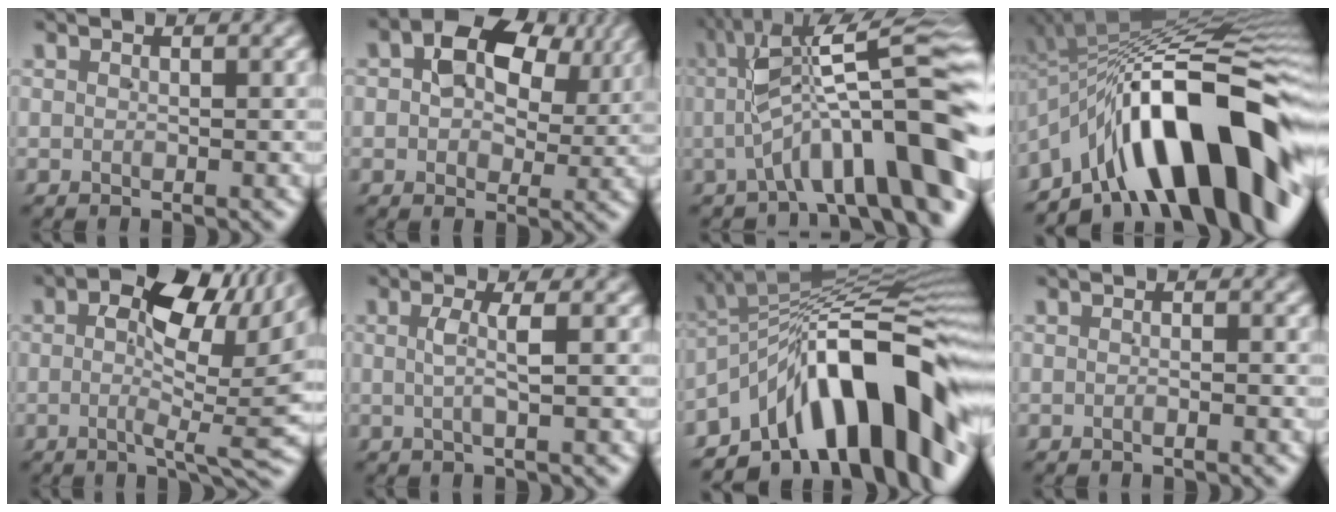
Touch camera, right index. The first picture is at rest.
{"total": 7.2, "force": [2.8, 4.7, 4.7], "torque": [-0.083, 0.000, 0.042]}
{"total": 13.0, "force": [-0.9, 5.0, 11.9], "torque": [-0.156, 0.015, -0.017]}
{"total": 21.0, "force": [-5.3, 10.9, 17.1], "torque": [-0.259, 0.000, -0.073]}
{"total": 8.9, "force": [1.8, 2.7, 8.3], "torque": [-0.108, 0.005, 0.013]}
{"total": 2.0, "force": [0.0, -0.2, 2.0], "torque": [-0.038, 0.001, 0.000]}
{"total": 18.9, "force": [-5.2, 10.4, 14.9], "torque": [-0.223, -0.001, -0.077]}
{"total": 0.6, "force": [-0.5, 0.1, 0.2], "torque": [0.001, 0.006, -0.015]}